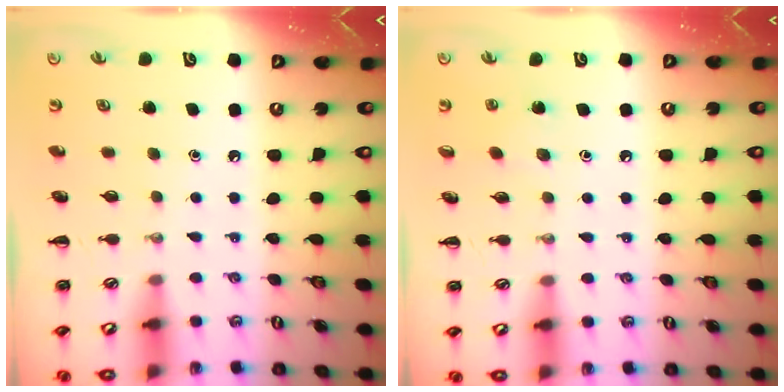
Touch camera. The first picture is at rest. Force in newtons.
{"total": 6.5, "press": 6.3, "slide": 1.7}